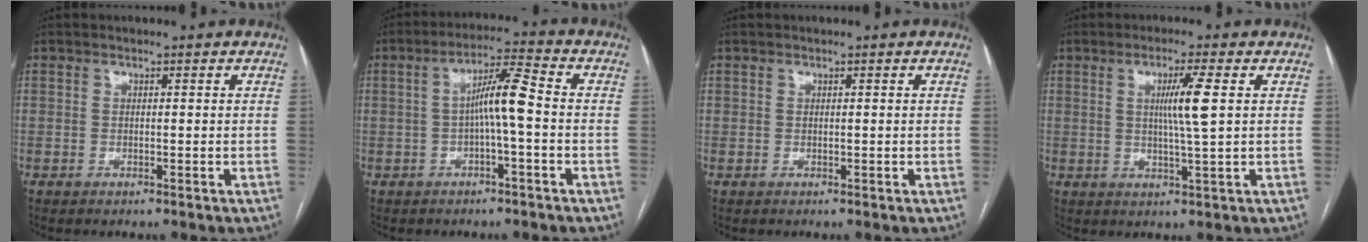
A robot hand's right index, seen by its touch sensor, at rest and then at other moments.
{"total": 6.6, "force": [-0.5, 0.3, 6.5], "torque": [-0.116, 0.019, -0.010]}
{"total": 0.0}
{"total": 5.6, "force": [1.3, -0.7, 5.4], "torque": [-0.098, -0.005, 0.023]}